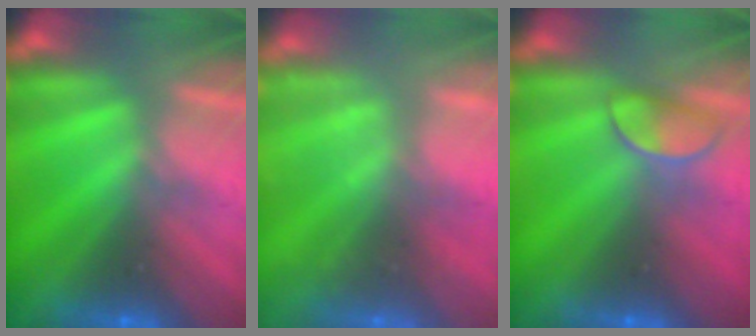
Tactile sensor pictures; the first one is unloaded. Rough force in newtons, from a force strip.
{"total": 2.3}
{"total": 2.5}